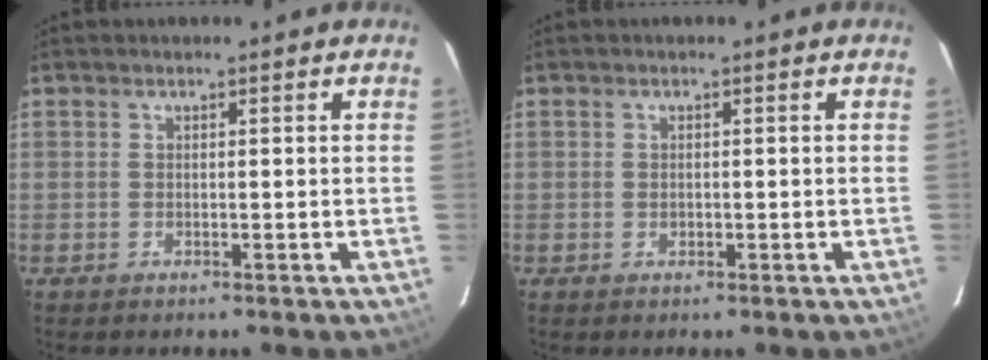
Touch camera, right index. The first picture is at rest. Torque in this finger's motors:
{"motor_torque": [-0.08, 0.03, -0.04, 0.00]}